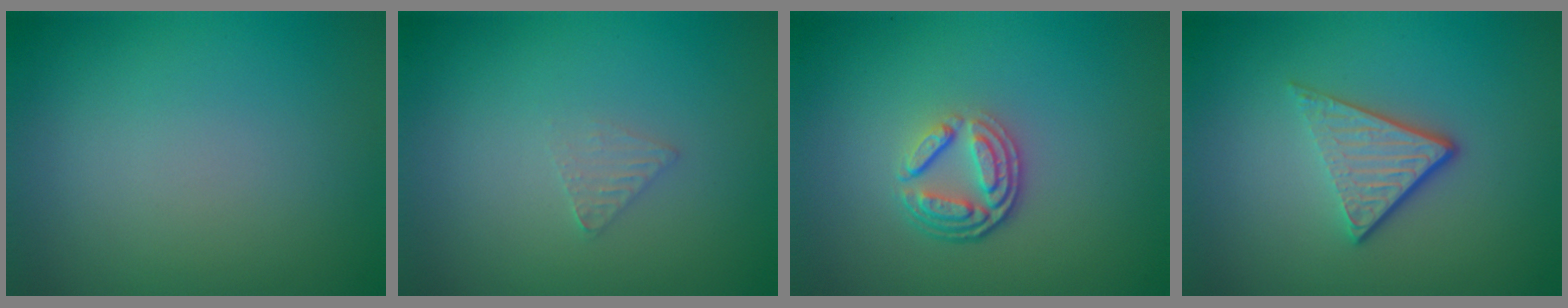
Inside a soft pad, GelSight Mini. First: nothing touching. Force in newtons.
{"total": 1.0, "press": 1.0, "slide": 0.1}
{"total": 3.8, "press": 2.8, "slide": 2.6}
{"total": 3.7, "press": 2.6, "slide": 2.6}